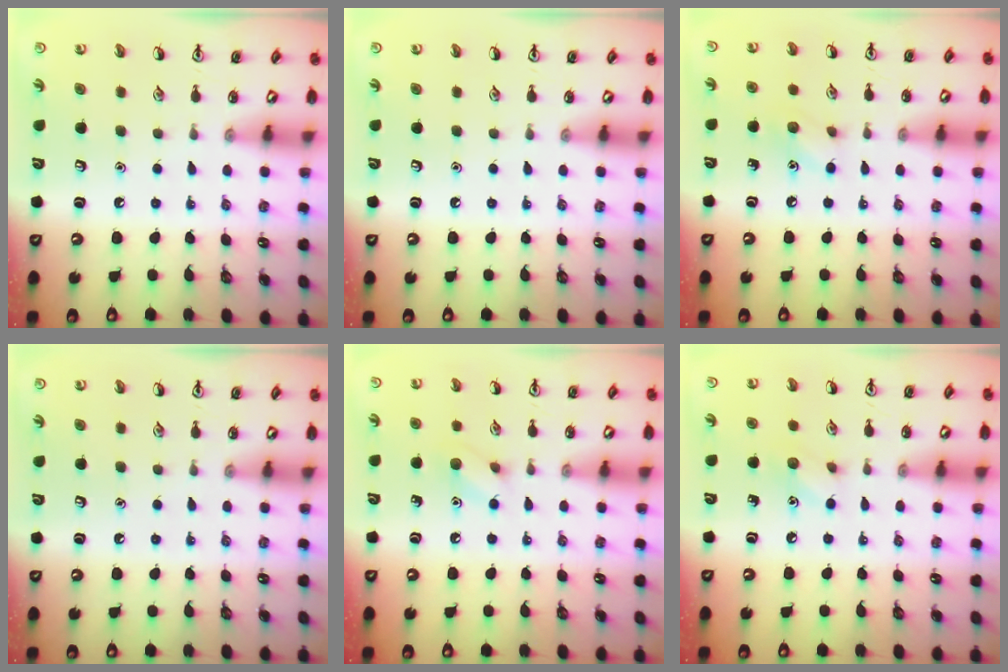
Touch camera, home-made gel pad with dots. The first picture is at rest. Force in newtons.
{"total": 0.0}
{"total": 6.6, "press": 6.3, "slide": 1.8}
{"total": 0.0}
{"total": 6.4, "press": 6.3, "slide": 1.4}
{"total": 6.1, "press": 5.8, "slide": 1.7}